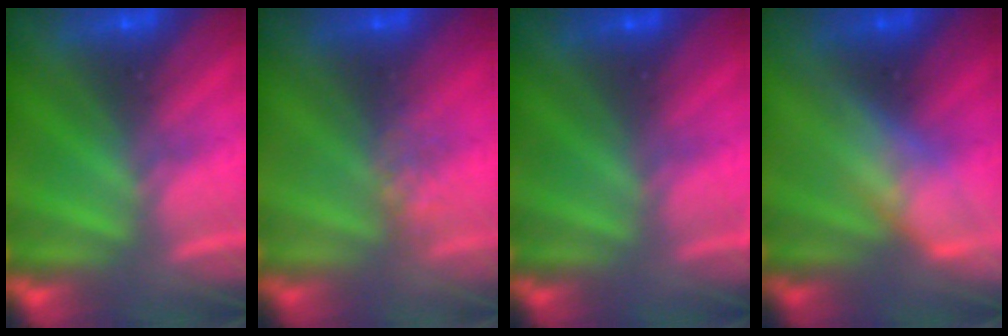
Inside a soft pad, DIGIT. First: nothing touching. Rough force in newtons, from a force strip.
{"total": 3.9}
{"total": 2.4}
{"total": 2.8}